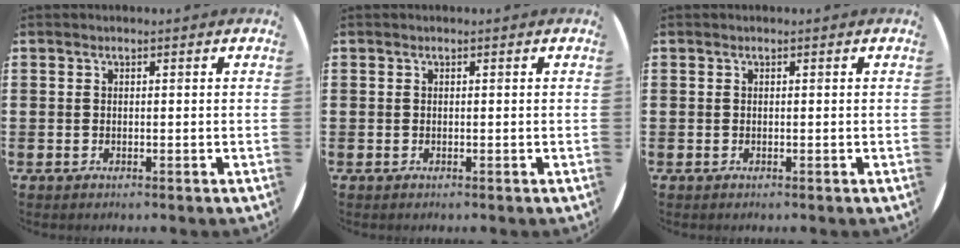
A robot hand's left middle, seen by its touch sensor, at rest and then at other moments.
{"total": 0.0}
{"total": 0.0}